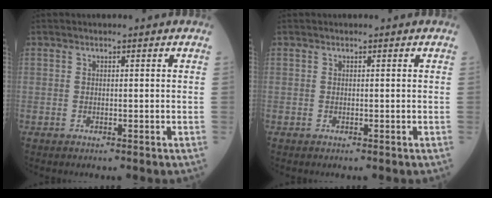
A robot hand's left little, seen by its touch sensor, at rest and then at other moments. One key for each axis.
{"total": 0.0}